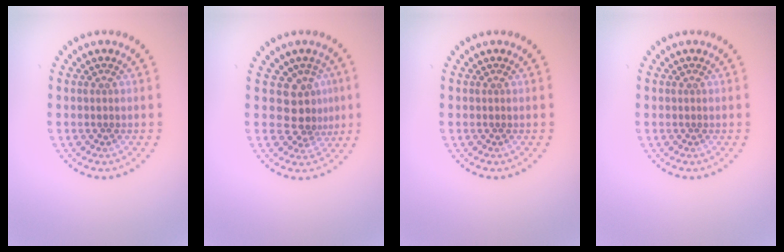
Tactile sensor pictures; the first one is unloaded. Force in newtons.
{"total": 3.2, "press": 2.5, "slide": 2.0}
{"total": 0.0}
{"total": 0.0}